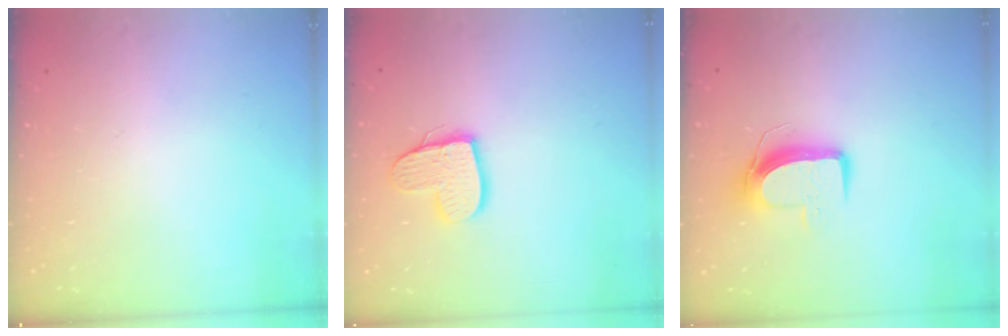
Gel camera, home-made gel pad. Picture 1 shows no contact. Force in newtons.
{"total": 11.9, "press": 11.8, "slide": 1.1}
{"total": 9.7, "press": 9.7, "slide": 0.6}